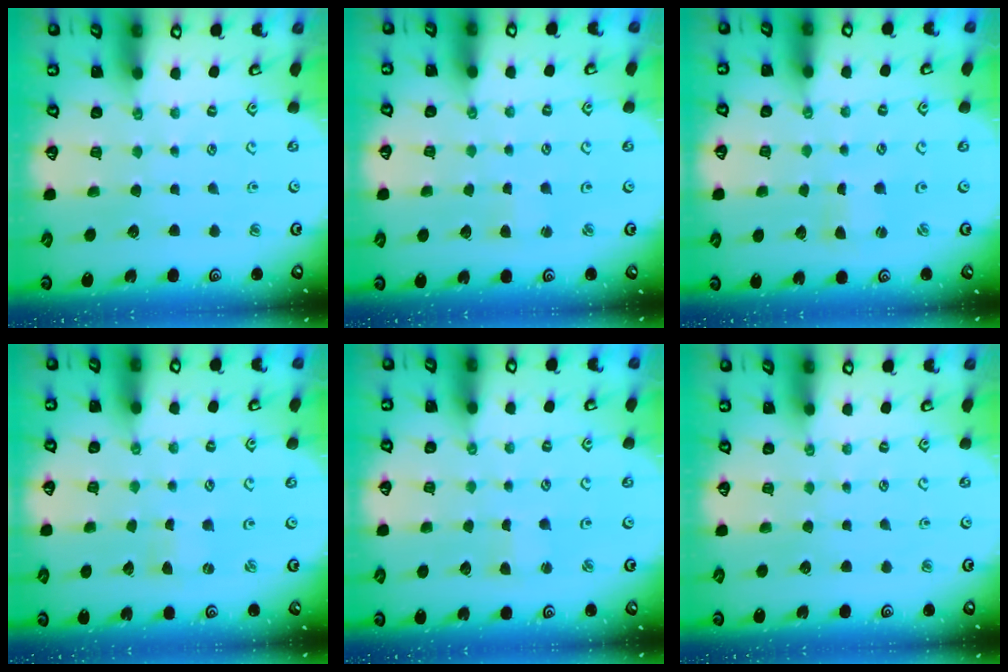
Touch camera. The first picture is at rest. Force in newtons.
{"total": 1.2, "press": 1.2, "slide": 0.2}
{"total": 0.0}
{"total": 0.0}
{"total": 2.3, "press": 2.3, "slide": 0.3}
{"total": 0.0}